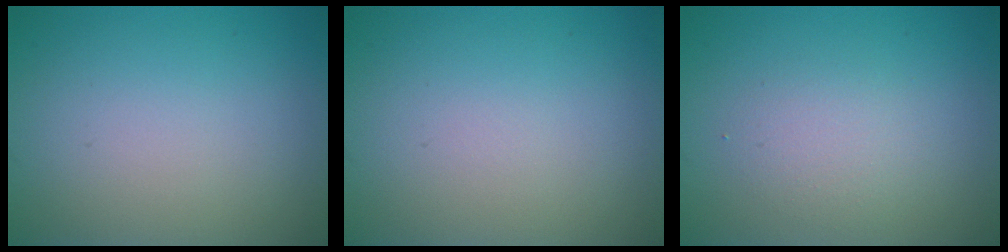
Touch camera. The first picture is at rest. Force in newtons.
{"total": 0.0}
{"total": 2.0, "press": 2.0, "slide": 0.1}